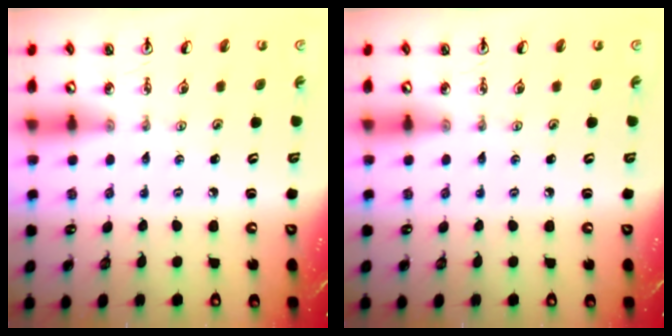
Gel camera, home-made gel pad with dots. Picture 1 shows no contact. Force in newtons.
{"total": 0.0}